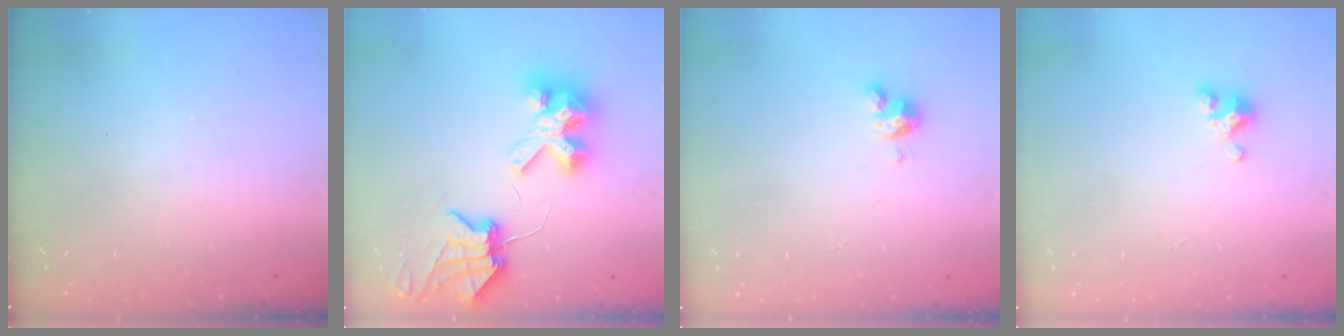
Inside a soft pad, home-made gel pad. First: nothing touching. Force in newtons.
{"total": 8.5, "press": 8.5, "slide": 0.9}
{"total": 4.1, "press": 4.1, "slide": 0.3}
{"total": 3.4, "press": 3.4, "slide": 0.2}